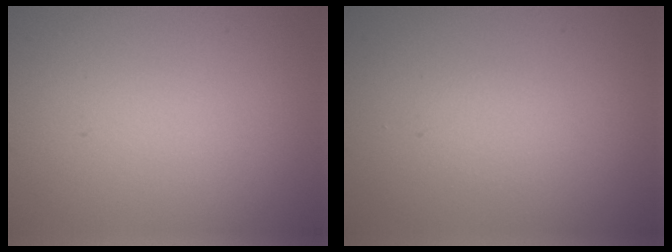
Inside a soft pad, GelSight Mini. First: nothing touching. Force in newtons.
{"total": 2.6, "press": 2.6, "slide": 0.3}